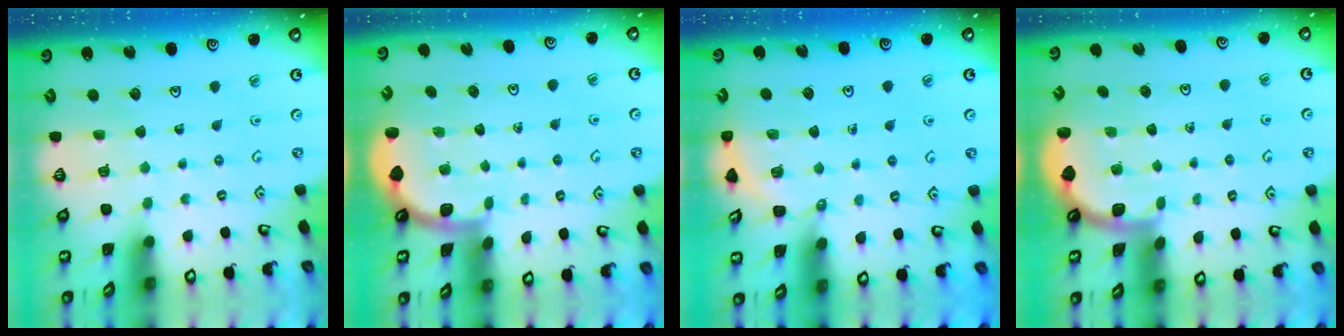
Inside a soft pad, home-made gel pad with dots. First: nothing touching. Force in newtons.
{"total": 1.9, "press": 1.9, "slide": 0.0}
{"total": 2.6, "press": 2.6, "slide": 0.2}
{"total": 1.8, "press": 1.8, "slide": 0.1}